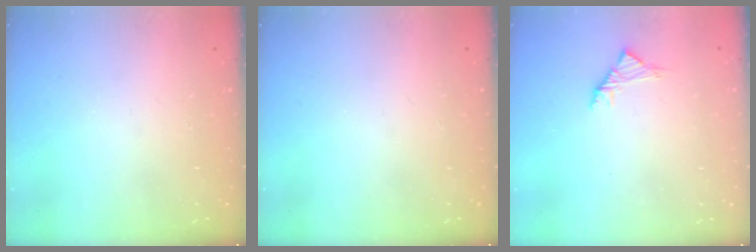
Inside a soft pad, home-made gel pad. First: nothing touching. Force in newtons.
{"total": 0.0}
{"total": 2.8, "press": 2.6, "slide": 0.8}